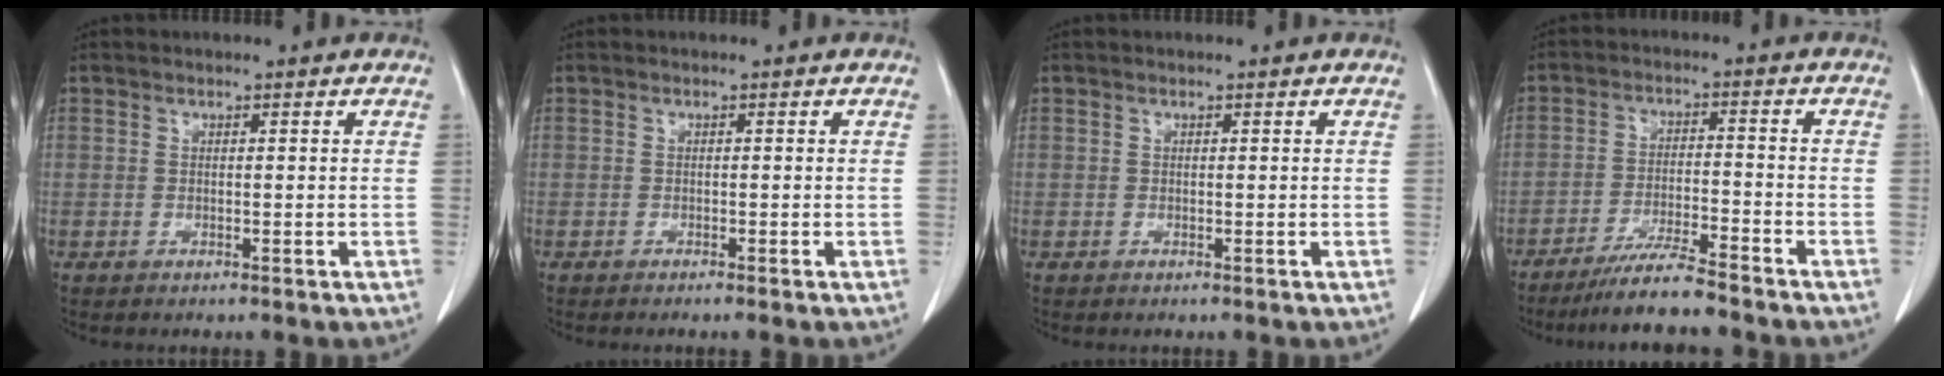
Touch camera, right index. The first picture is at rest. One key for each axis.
{"total": 0.9, "fx": -0.8, "fy": -0.2, "fz": 0.5, "tx": -0.008, "ty": 0.002, "tz": -0.011}
{"total": 0.0}
{"total": 7.0, "fx": -6.2, "fy": -0.2, "fz": 3.2, "tx": -0.055, "ty": -0.022, "tz": -0.111}